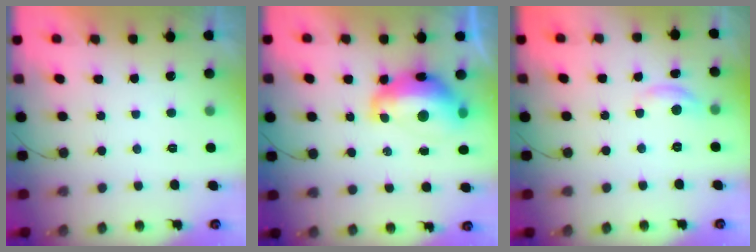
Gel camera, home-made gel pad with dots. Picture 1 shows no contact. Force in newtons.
{"total": 13.1, "press": 13.0, "slide": 1.1}
{"total": 5.5, "press": 5.5, "slide": 0.3}